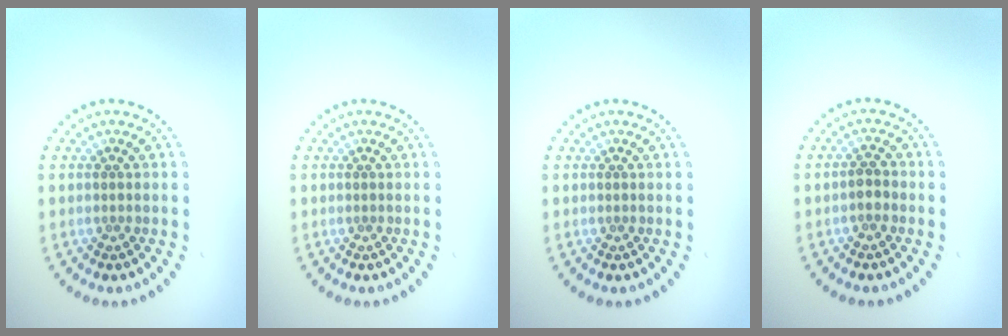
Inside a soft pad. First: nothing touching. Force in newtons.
{"total": 0.0}
{"total": 0.0}
{"total": 1.3, "press": 1.2, "slide": 0.4}